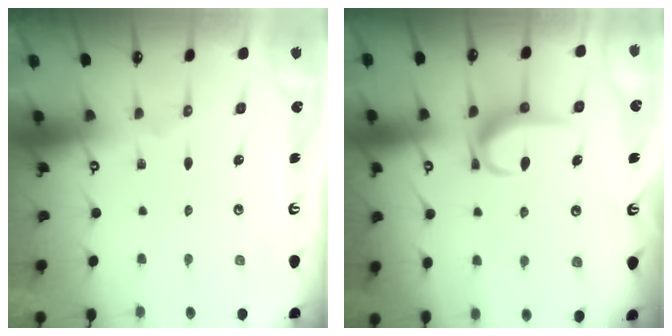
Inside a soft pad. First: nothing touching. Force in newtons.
{"total": 7.6, "press": 7.6, "slide": 0.4}